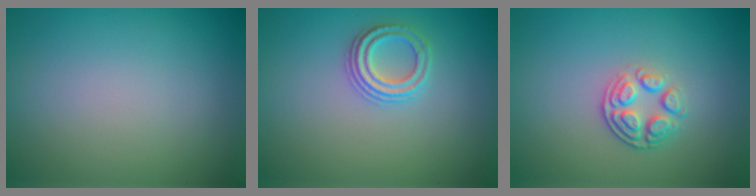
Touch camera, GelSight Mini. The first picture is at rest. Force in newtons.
{"total": 2.3, "press": 2.2, "slide": 0.8}
{"total": 3.0, "press": 2.3, "slide": 1.9}